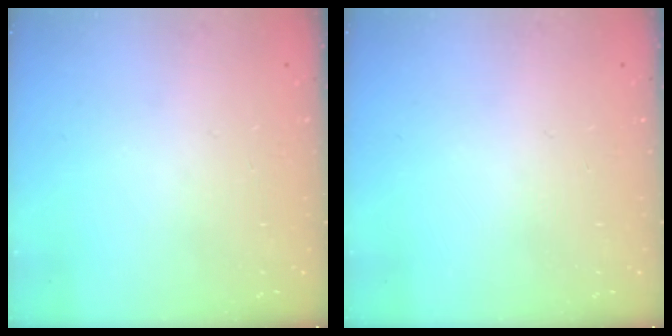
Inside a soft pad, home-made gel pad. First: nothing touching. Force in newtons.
{"total": 0.0}